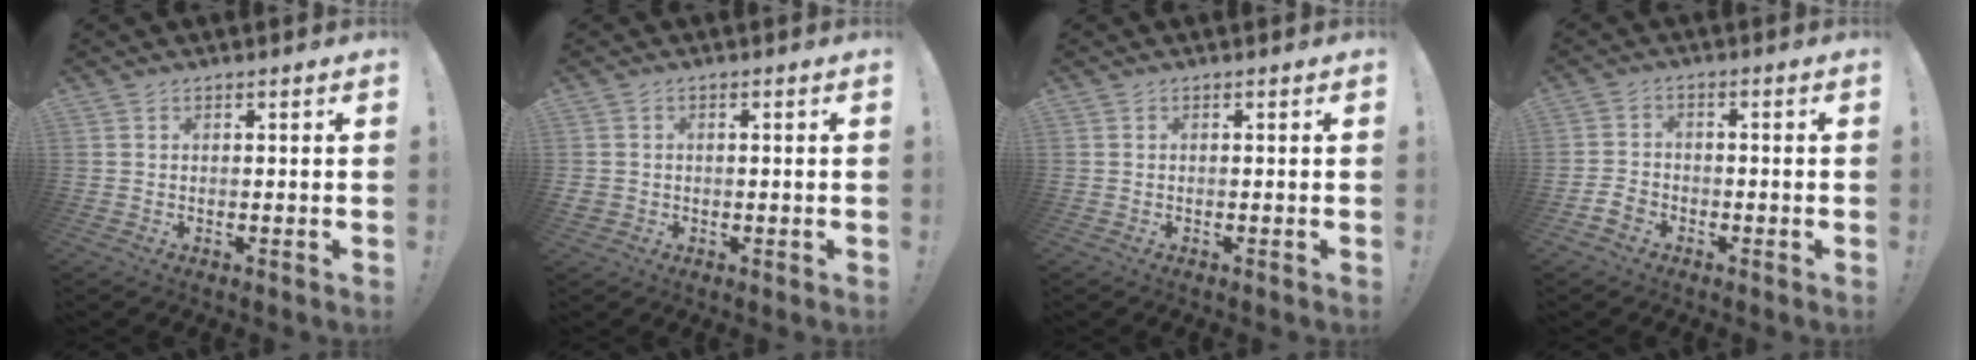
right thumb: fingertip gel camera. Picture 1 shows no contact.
{"total": 2.2, "force": [-0.1, 2.0, 0.7], "torque": [-0.008, 0.001, -0.001]}
{"total": 0.0}
{"total": 4.9, "force": [-2.8, 3.4, 2.1], "torque": [-0.045, 0.015, -0.051]}